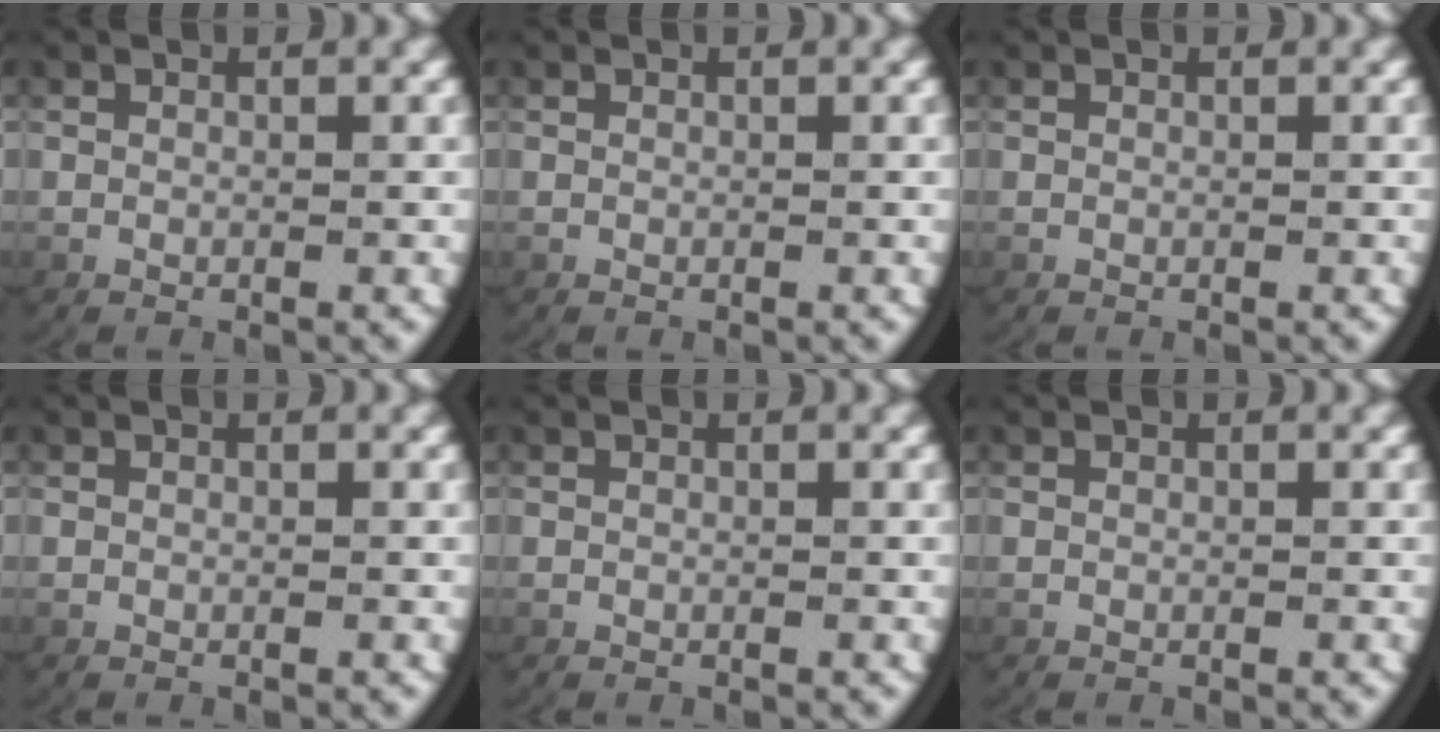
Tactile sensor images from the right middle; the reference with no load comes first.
{"total": 0.0}
{"total": 0.0}
{"total": 0.0}
{"total": 0.0}
{"total": 0.0}